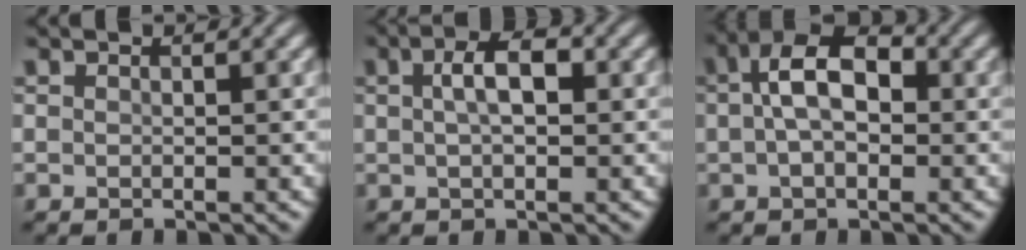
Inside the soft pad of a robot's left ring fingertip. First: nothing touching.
{"total": 3.4, "force": [0.6, 1.4, 3.0], "torque": [-0.053, 0.007, 0.007]}
{"total": 6.1, "force": [0.7, 3.7, 4.9], "torque": [-0.087, 0.021, -0.001]}